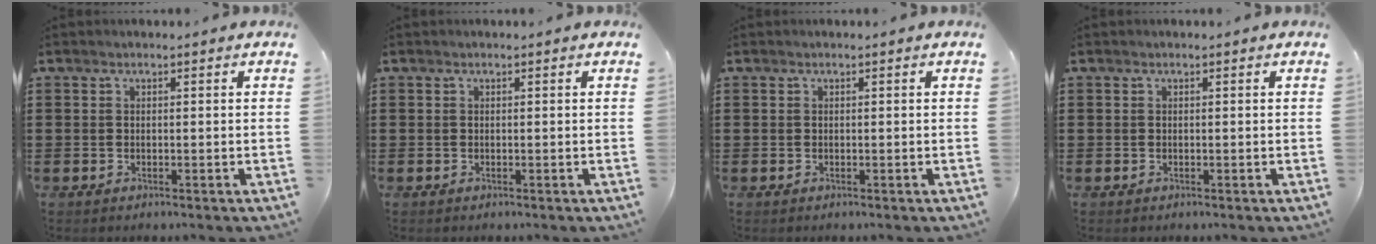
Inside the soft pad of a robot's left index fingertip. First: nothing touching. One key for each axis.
{"total": 0.0}
{"total": 0.0}
{"total": 0.0}